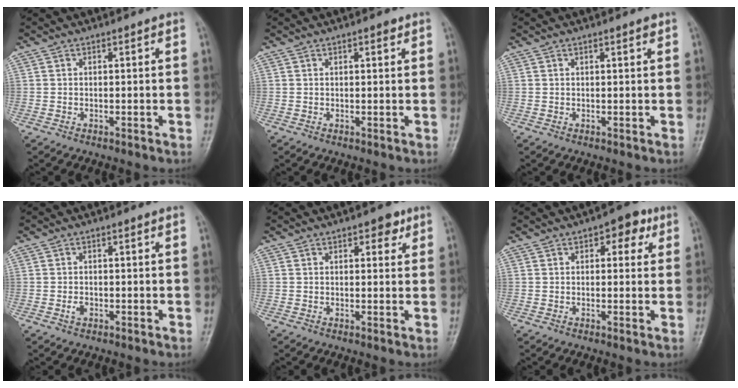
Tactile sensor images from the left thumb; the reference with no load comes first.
{"total": 1.2, "force": [0.8, 0.4, 0.9], "torque": [-0.011, -0.002, 0.010]}
{"total": 0.9, "force": [0.6, 0.1, 0.7], "torque": [-0.009, -0.002, 0.009]}
{"total": 1.3, "force": [-0.4, 0.9, 0.8], "torque": [-0.014, 0.002, -0.008]}
{"total": 3.3, "force": [1.9, 1.7, 2.1], "torque": [-0.012, -0.005, 0.021]}
{"total": 5.2, "force": [2.3, 2.9, 3.6], "torque": [-0.016, 0.000, 0.019]}